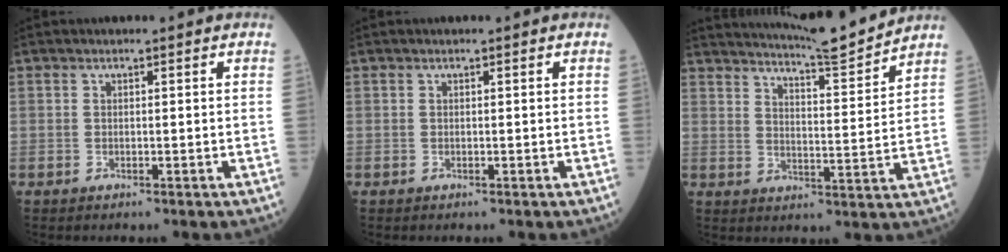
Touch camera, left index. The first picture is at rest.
{"total": 0.0}
{"total": 10.9, "force": [10.5, -1.3, 2.6], "torque": [-0.050, -0.023, 0.157]}